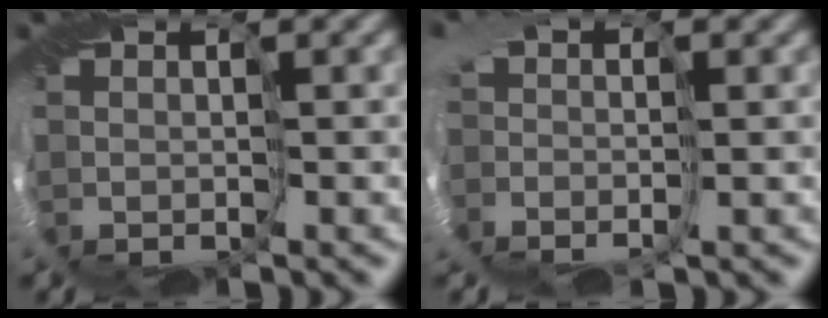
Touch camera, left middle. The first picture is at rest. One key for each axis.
{"total": 2.8, "fx": -0.7, "fy": 2.0, "fz": 1.9, "tx": -0.026, "ty": 0.004, "tz": -0.016}